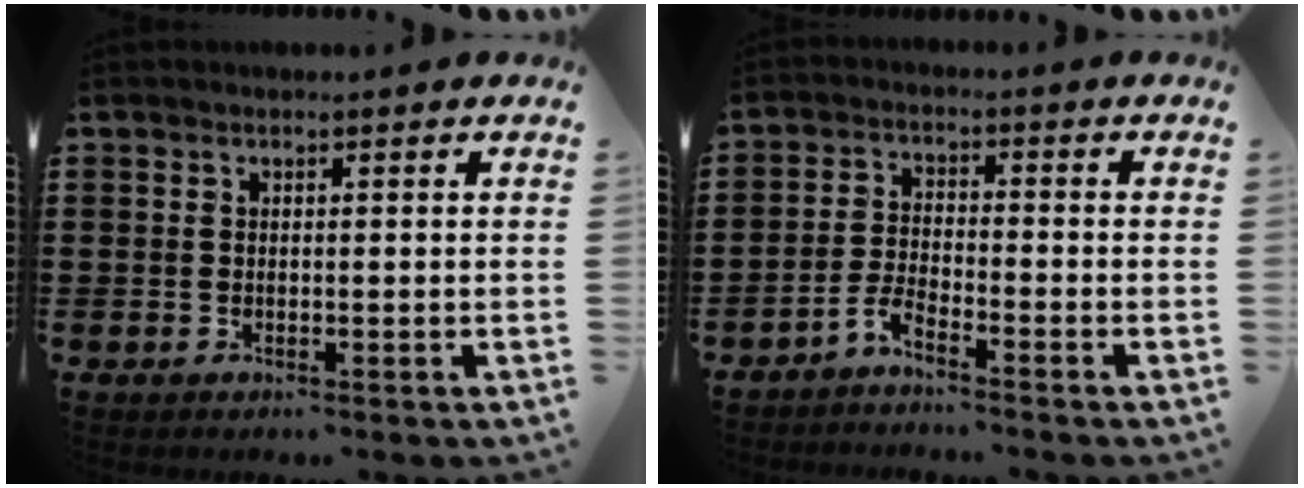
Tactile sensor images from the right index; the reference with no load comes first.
{"total": 3.2, "force": [-3.1, 0.0, 1.1], "torque": [-0.038, -0.001, -0.066]}